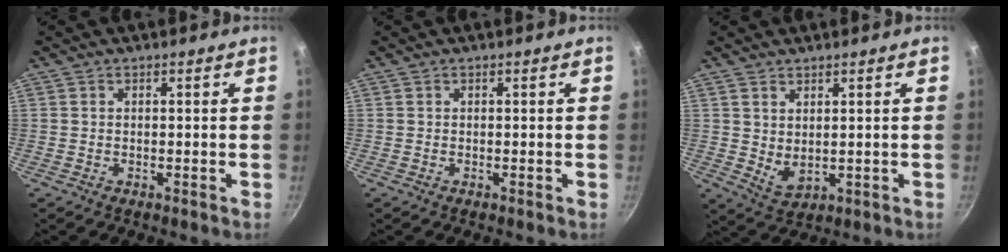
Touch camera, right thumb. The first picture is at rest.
{"total": 0.0}
{"total": 4.2, "force": [1.7, 2.3, 3.1], "torque": [-0.049, -0.024, 0.038]}